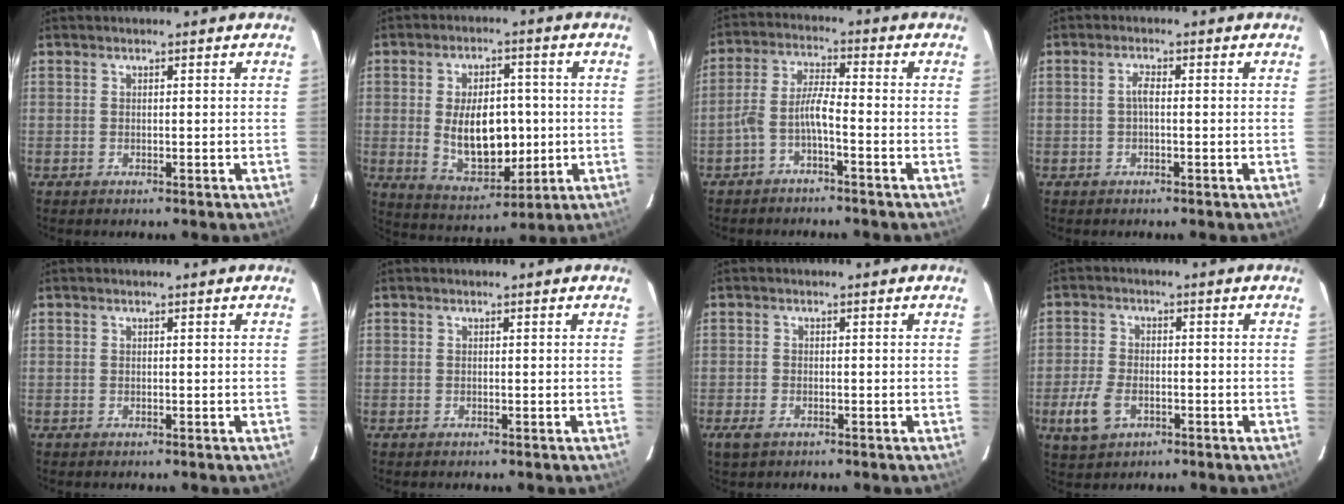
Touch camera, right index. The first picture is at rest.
{"total": 12.7, "force": [-0.5, 7.3, 10.4], "torque": [-0.194, -0.004, 0.012]}
{"total": 4.9, "force": [-2.6, 0.8, 4.1], "torque": [-0.098, 0.017, -0.051]}
{"total": 1.6, "force": [-0.2, 0.5, 1.5], "torque": [-0.031, 0.007, -0.006]}
{"total": 0.0}
{"total": 0.0}
{"total": 2.8, "force": [-1.8, 1.5, 1.6], "torque": [-0.036, -0.007, -0.033]}
{"total": 7.0, "force": [-3.0, 4.2, 4.6], "torque": [-0.116, -0.005, -0.053]}